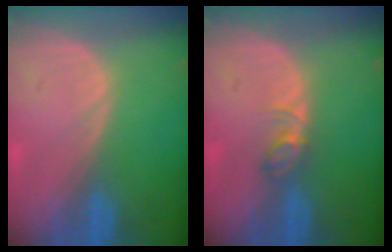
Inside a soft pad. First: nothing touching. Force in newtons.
{"total": 2.5, "press": 2.5, "slide": 0.4}